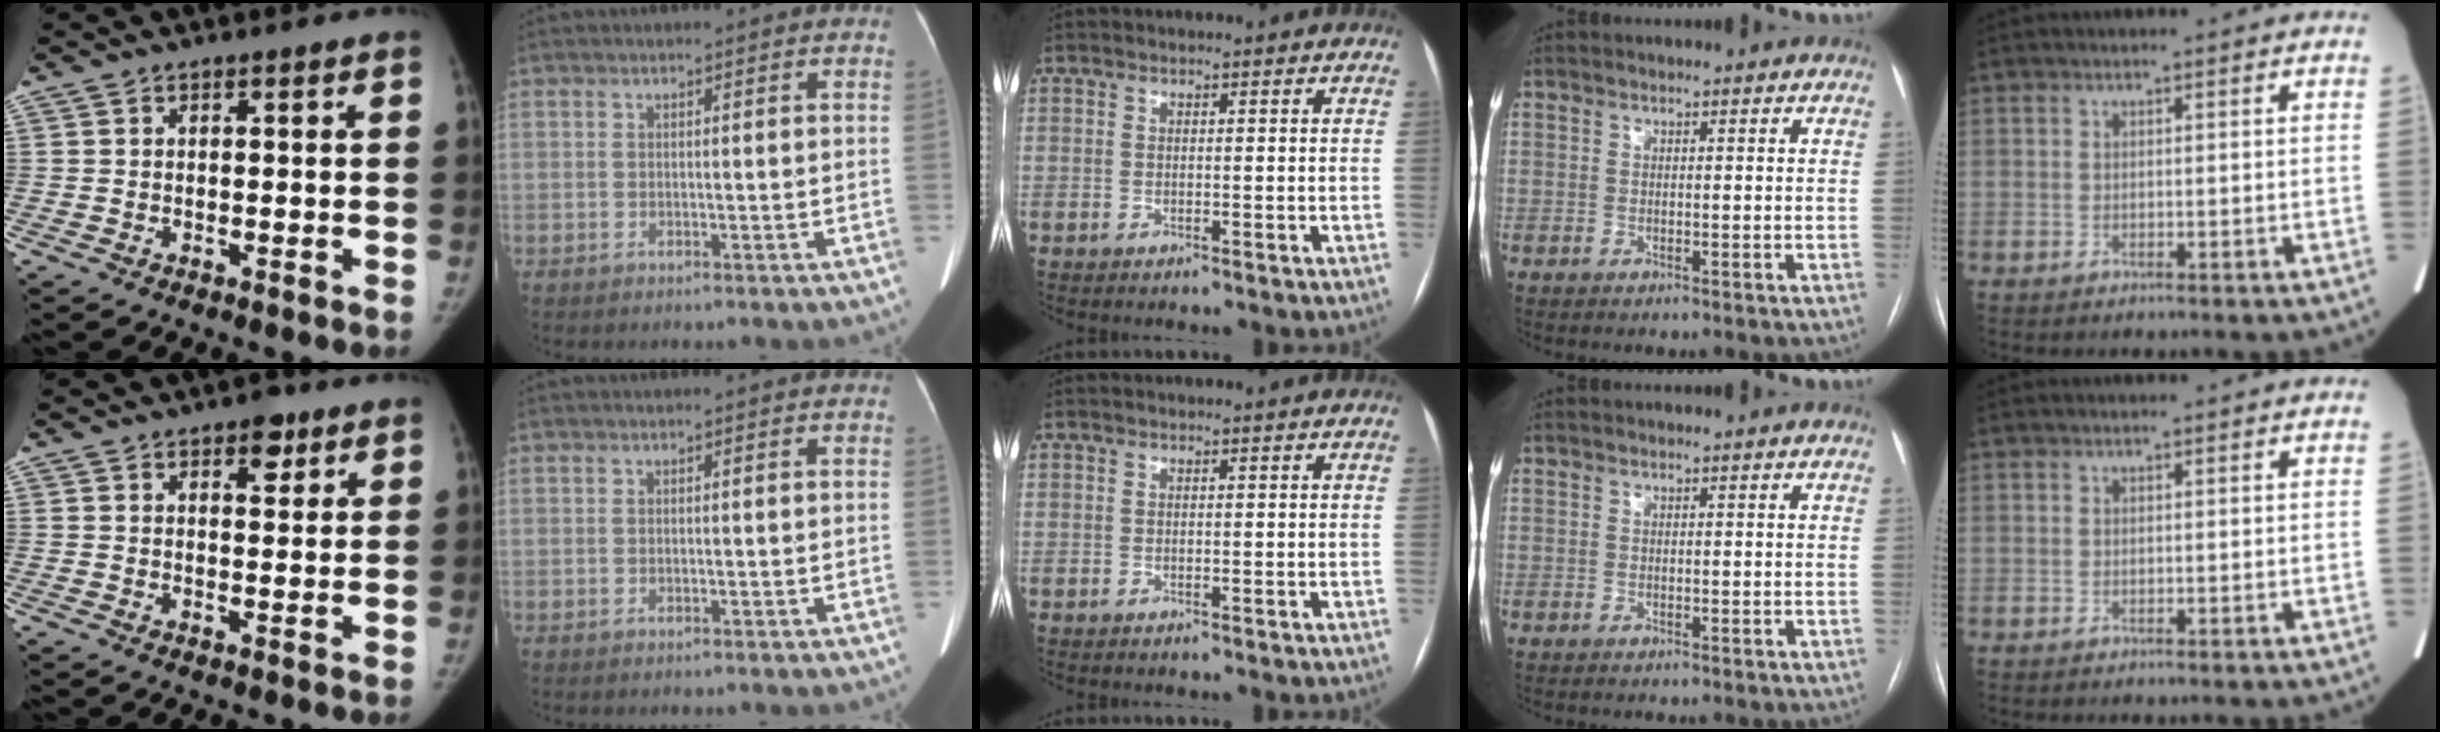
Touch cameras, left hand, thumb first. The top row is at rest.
{"thumb": {"total": 4.4, "force": [2.6, 2.3, 2.8], "torque": [-0.017, -0.011, 0.032]}}